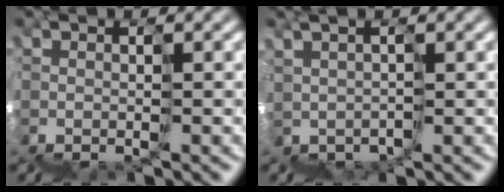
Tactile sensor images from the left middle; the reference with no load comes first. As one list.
[{"total": 2.8, "force": [1.7, -1.2, -1.9], "torque": [-0.002, 0.021, 0.024]}]